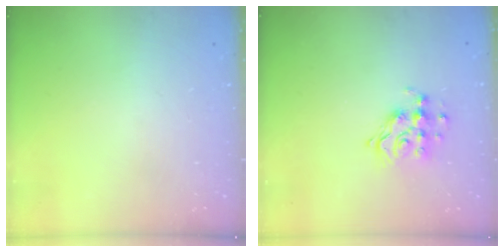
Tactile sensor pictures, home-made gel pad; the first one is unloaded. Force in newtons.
{"total": 11.5, "press": 11.4, "slide": 1.0}